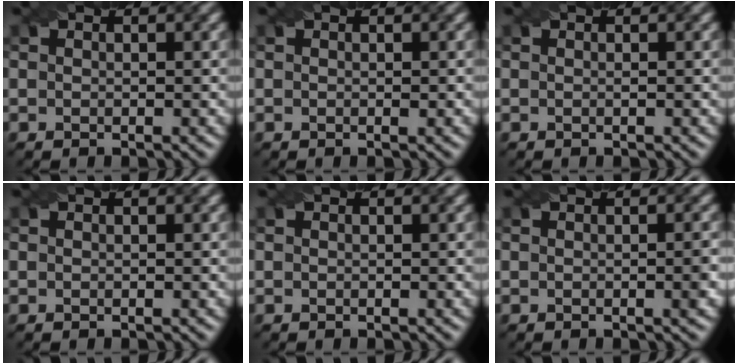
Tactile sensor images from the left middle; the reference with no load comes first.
{"total": 0.0}
{"total": 0.0}
{"total": 0.0}
{"total": 0.0}
{"total": 1.2, "force": [-0.3, 0.0, 1.2], "torque": [-0.013, 0.002, -0.004]}